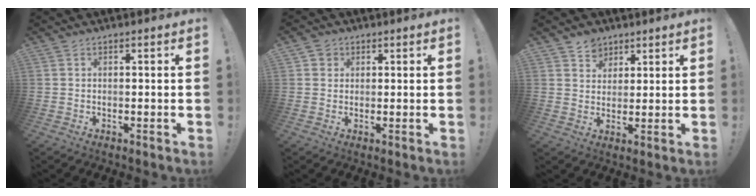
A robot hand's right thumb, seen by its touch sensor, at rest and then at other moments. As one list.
[{"total": 2.5, "force": [1.2, 2.2, 0.3], "torque": [0.005, -0.005, 0.019]}, {"total": 5.0, "force": [3.4, 3.7, 0.2], "torque": [0.002, -0.027, 0.065]}]